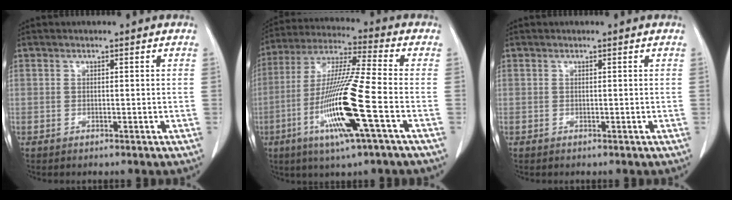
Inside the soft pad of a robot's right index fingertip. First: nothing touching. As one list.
[{"total": 16.1, "force": [-5.3, -0.3, 15.2], "torque": [-0.309, -0.018, -0.106]}, {"total": 0.0}]